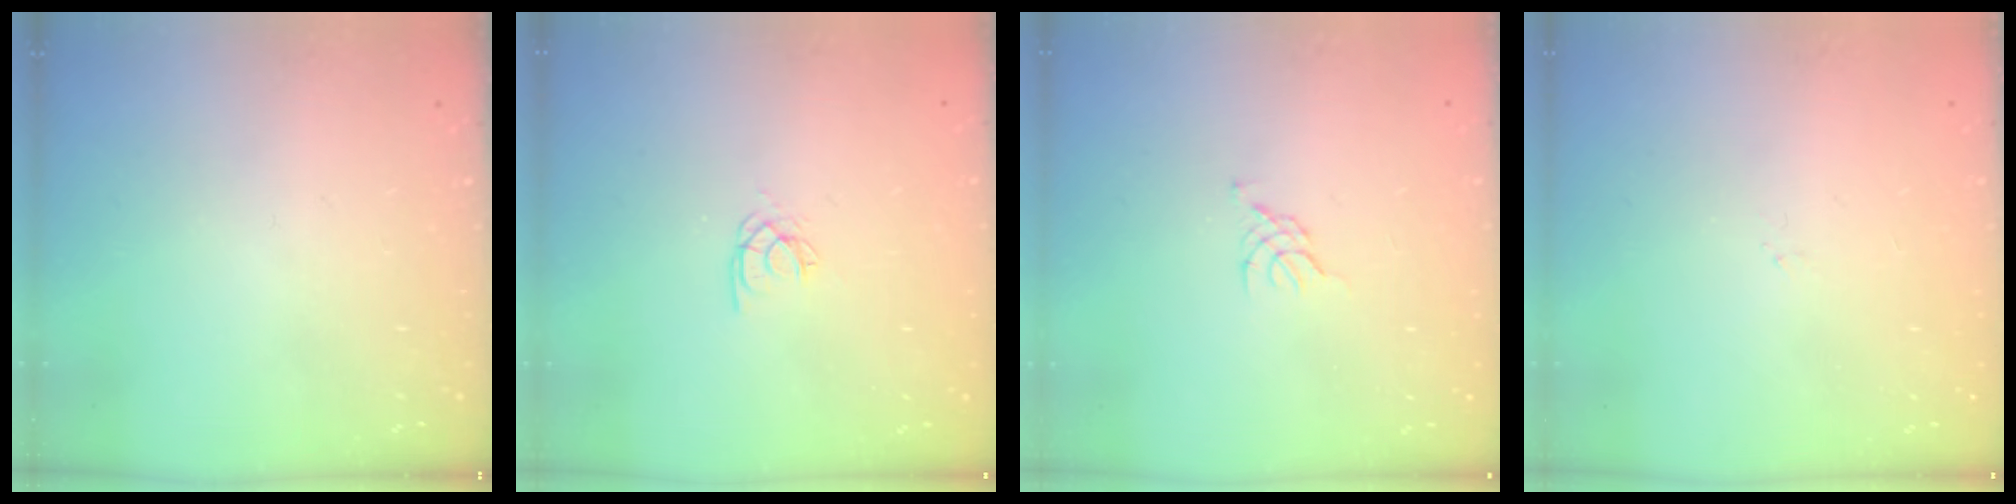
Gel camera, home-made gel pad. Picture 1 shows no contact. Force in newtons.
{"total": 2.5, "press": 2.5, "slide": 0.1}
{"total": 0.8, "press": 0.7, "slide": 0.3}
{"total": 0.0}